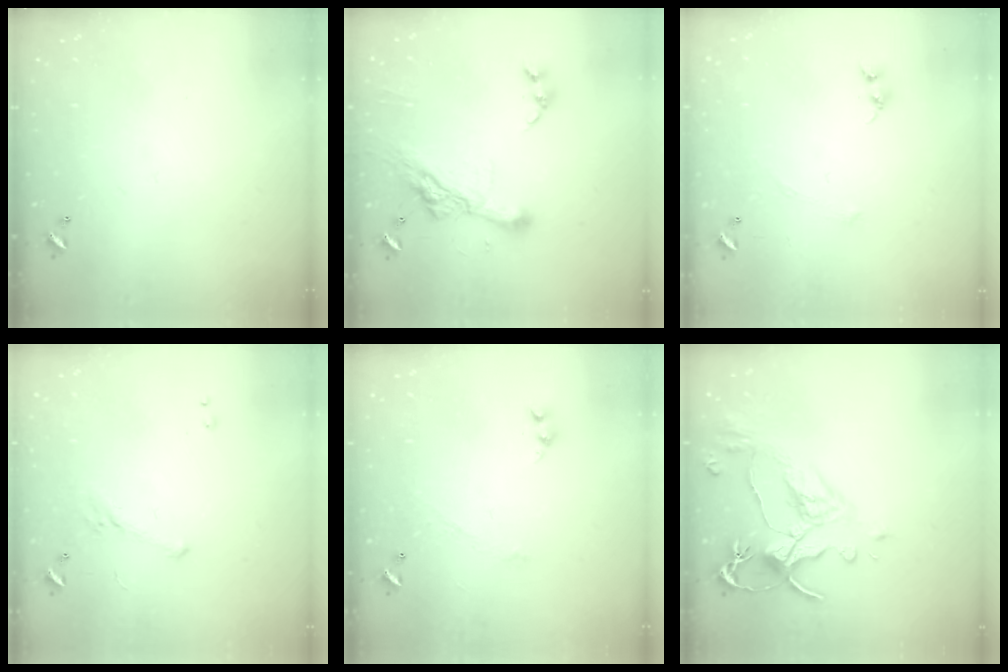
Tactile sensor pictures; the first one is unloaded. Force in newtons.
{"total": 11.0, "press": 10.9, "slide": 1.4}
{"total": 4.8, "press": 4.7, "slide": 0.6}
{"total": 4.0, "press": 3.9, "slide": 1.0}
{"total": 1.9, "press": 1.8, "slide": 0.4}
{"total": 6.2, "press": 6.0, "slide": 1.6}